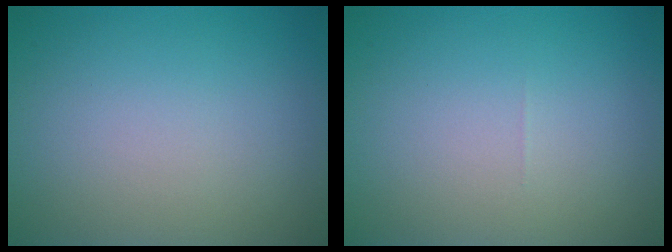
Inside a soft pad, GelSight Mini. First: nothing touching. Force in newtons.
{"total": 0.0}